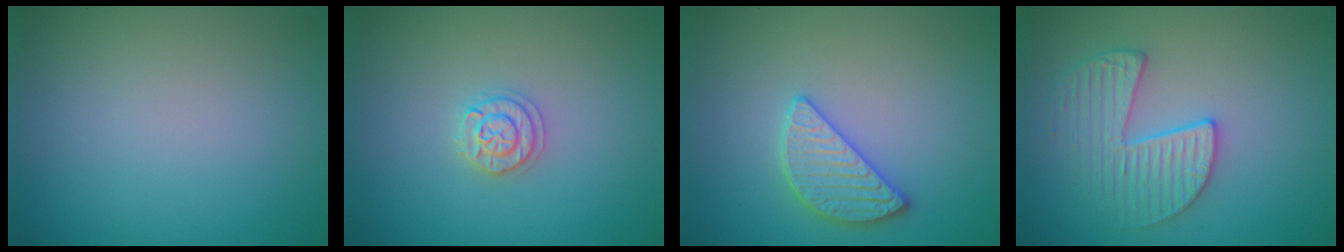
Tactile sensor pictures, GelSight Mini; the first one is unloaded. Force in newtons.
{"total": 1.9, "press": 1.8, "slide": 0.3}
{"total": 2.8, "press": 2.8, "slide": 0.6}
{"total": 3.6, "press": 3.5, "slide": 0.6}